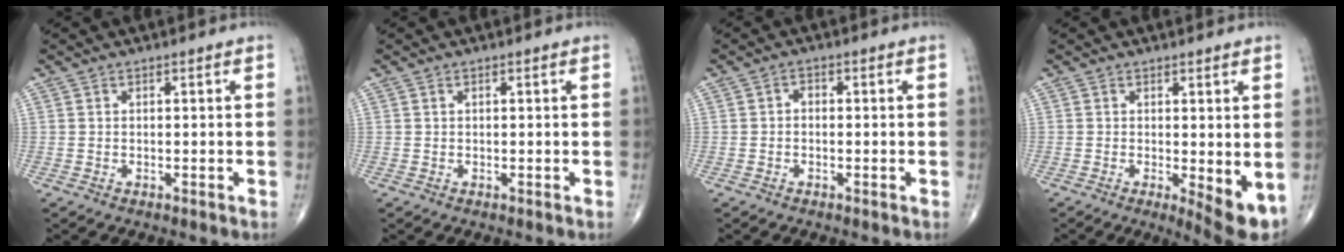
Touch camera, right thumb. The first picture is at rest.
{"total": 0.0}
{"total": 1.5, "force": [-0.2, 1.1, 1.1], "torque": [-0.009, 0.008, -0.007]}
{"total": 6.4, "force": [-0.8, 1.9, 6.1], "torque": [-0.083, -0.018, -0.010]}